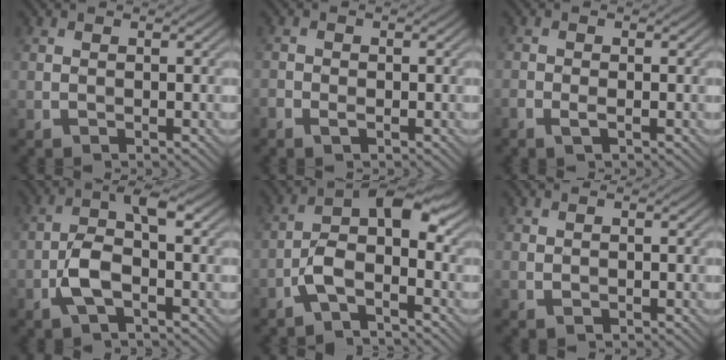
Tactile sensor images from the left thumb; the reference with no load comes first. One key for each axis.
{"total": 1.6, "fx": -0.9, "fy": 0.9, "fz": 1.1, "tx": -0.024, "ty": -0.003, "tz": -0.019}
{"total": 1.6, "fx": -0.8, "fy": 0.5, "fz": 1.3, "tx": -0.031, "ty": -0.003, "tz": -0.016}
{"total": 5.6, "fx": -1.5, "fy": 2.2, "fz": 5.0, "tx": -0.107, "ty": 0.010, "tz": -0.036}
{"total": 5.7, "fx": -2.4, "fy": 2.2, "fz": 4.7, "tx": -0.084, "ty": 0.014, "tz": -0.054}
{"total": 0.5, "fx": 0.0, "fy": 0.2, "fz": 0.5, "tx": -0.010, "ty": 0.000, "tz": 0.002}